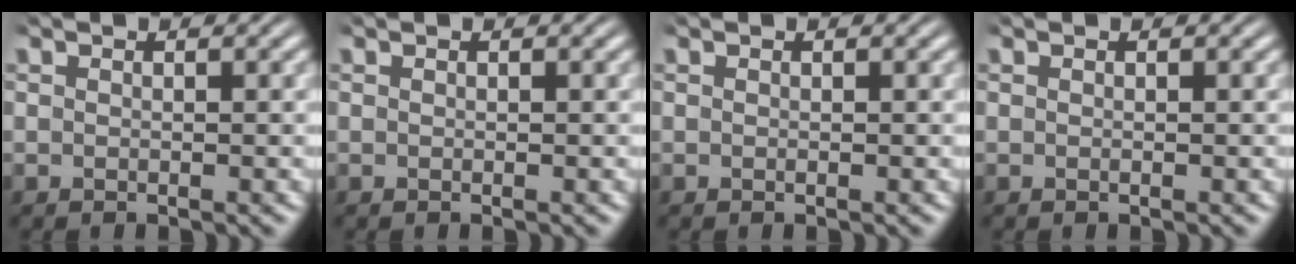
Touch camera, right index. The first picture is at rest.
{"total": 0.0}
{"total": 0.0}
{"total": 0.0}